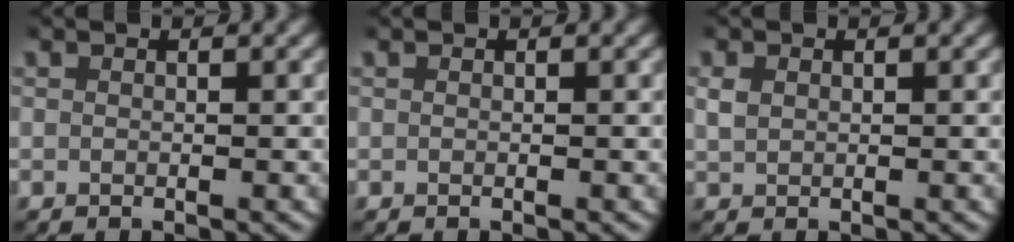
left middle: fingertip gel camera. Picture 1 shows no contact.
{"total": 0.0}
{"total": 1.3, "force": [0.3, 1.1, 0.7], "torque": [-0.018, 0.001, 0.012]}